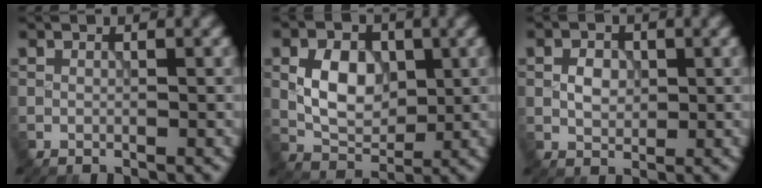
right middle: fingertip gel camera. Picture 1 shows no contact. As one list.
[{"total": 5.3, "force": [0.5, 3.7, 3.8], "torque": [-0.071, -0.001, 0.009]}, {"total": 2.1, "force": [0.1, 1.6, 1.5], "torque": [-0.025, 0.001, 0.000]}]